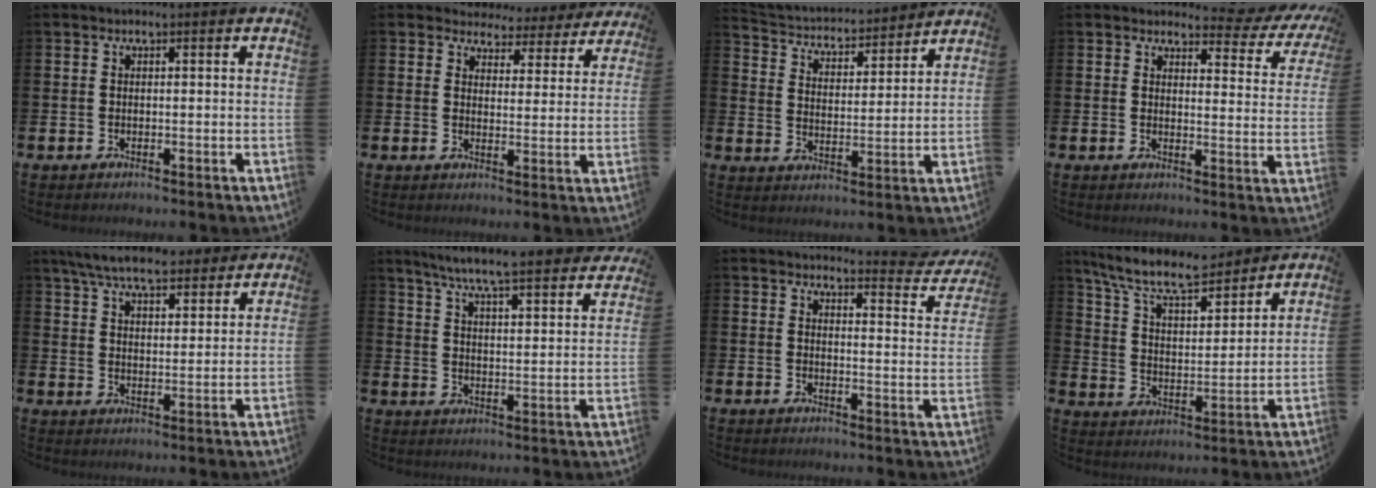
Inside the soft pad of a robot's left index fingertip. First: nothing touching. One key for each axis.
{"total": 3.6, "fx": 3.3, "fy": 1.7, "fz": 0.0, "tx": -0.014, "ty": -0.031, "tz": 0.051}
{"total": 4.0, "fx": 3.8, "fy": 1.3, "fz": 0.3, "tx": -0.029, "ty": -0.039, "tz": 0.057}
{"total": 3.2, "fx": 2.7, "fy": 1.5, "fz": 0.9, "tx": -0.009, "ty": -0.028, "tz": 0.037}
{"total": 7.7, "fx": 7.1, "fy": 1.8, "fz": 2.4, "tx": -0.057, "ty": -0.033, "tz": 0.126}
{"total": 7.1, "fx": 6.7, "fy": -0.1, "fz": 2.4, "tx": -0.063, "ty": -0.053, "tz": 0.113}
{"total": 3.1, "fx": 3.1, "fy": 0.4, "fz": 0.4, "tx": 0.005, "ty": -0.031, "tz": 0.046}
{"total": 9.2, "fx": 8.2, "fy": 2.1, "fz": 3.5, "tx": -0.102, "ty": -0.047, "tz": 0.146}